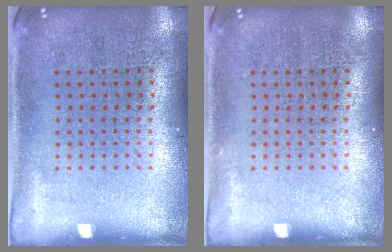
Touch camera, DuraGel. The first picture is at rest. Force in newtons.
{"total": 0.0}